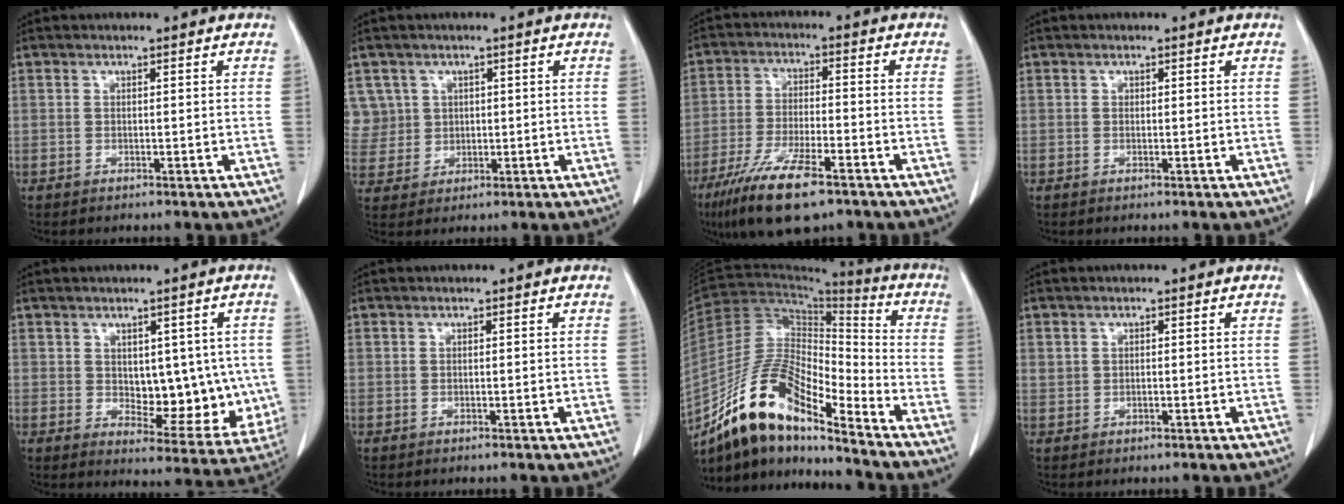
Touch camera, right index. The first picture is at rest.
{"total": 8.5, "force": [2.6, 8.1, 0.7], "torque": [-0.028, 0.039, 0.076]}
{"total": 13.0, "force": [-8.3, 3.1, 9.4], "torque": [-0.184, -0.021, -0.145]}
{"total": 0.5, "force": [0.0, 0.4, 0.3], "torque": [-0.009, 0.005, 0.002]}
{"total": 14.1, "force": [0.2, 8.0, 11.5], "torque": [-0.158, 0.006, 0.029]}
{"total": 0.0}
{"total": 18.2, "force": [-13.7, 4.8, 11.0], "torque": [-0.208, 0.013, -0.250]}
{"total": 1.8, "force": [0.1, 1.5, 1.1], "torque": [-0.033, 0.017, 0.009]}